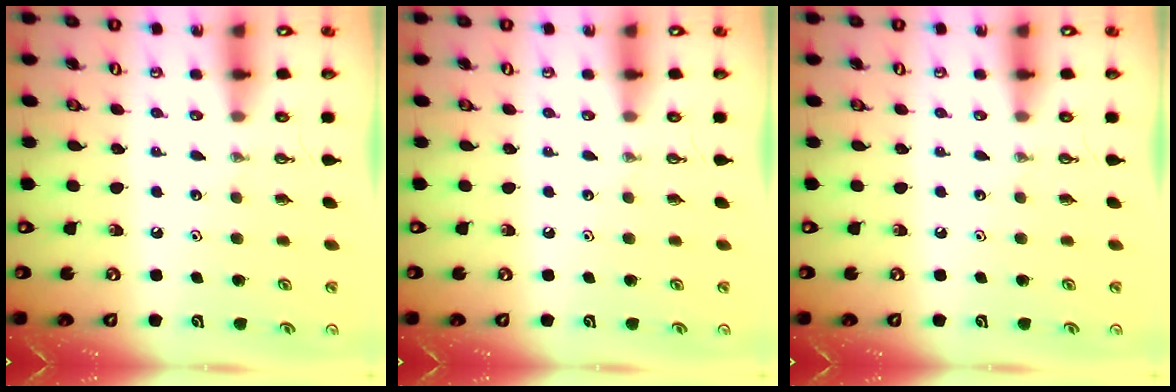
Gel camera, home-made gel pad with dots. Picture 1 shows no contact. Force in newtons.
{"total": 0.0}
{"total": 0.0}